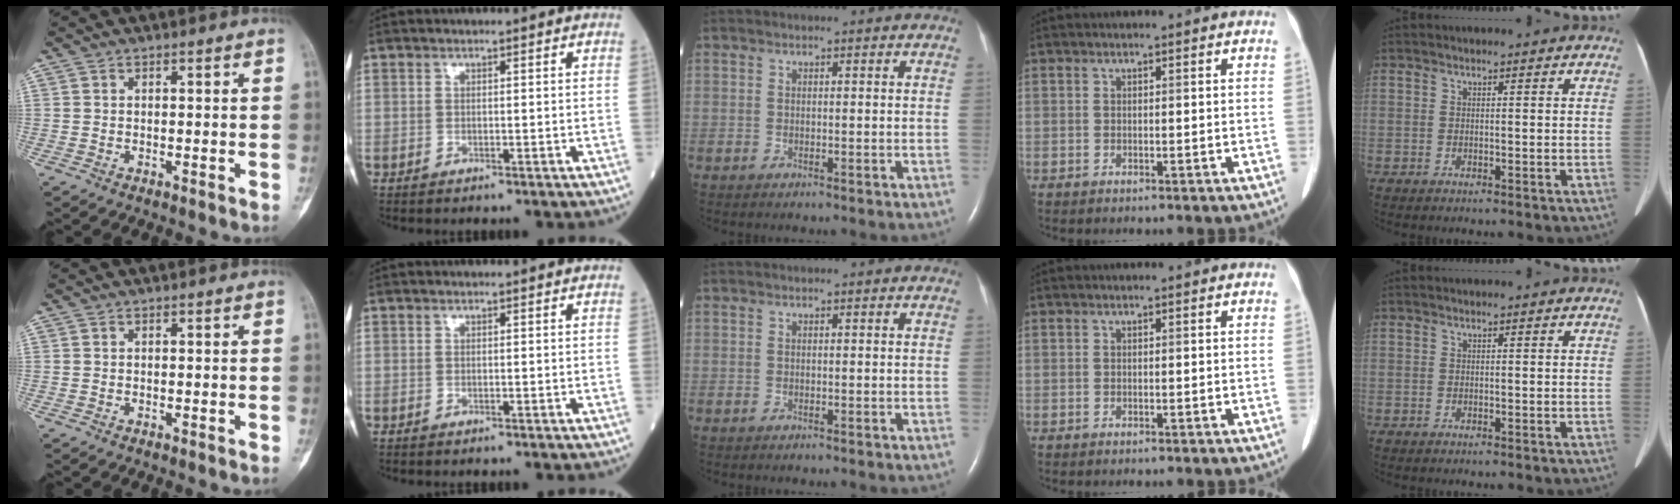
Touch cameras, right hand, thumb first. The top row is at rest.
{}